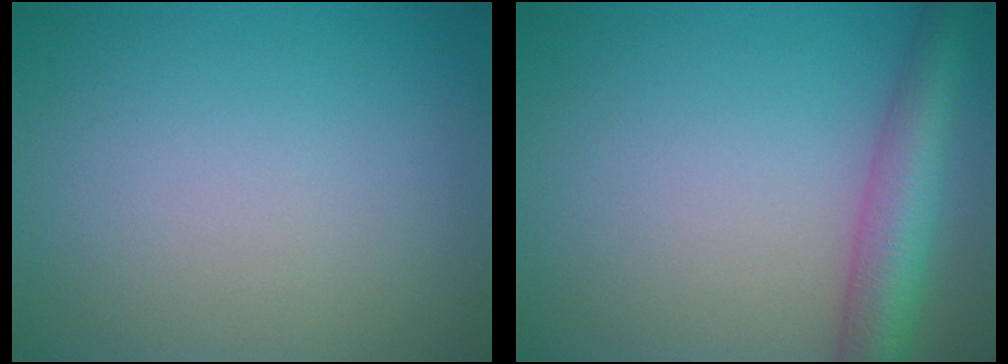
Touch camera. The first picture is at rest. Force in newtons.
{"total": 5.4, "press": 5.4, "slide": 0.3}